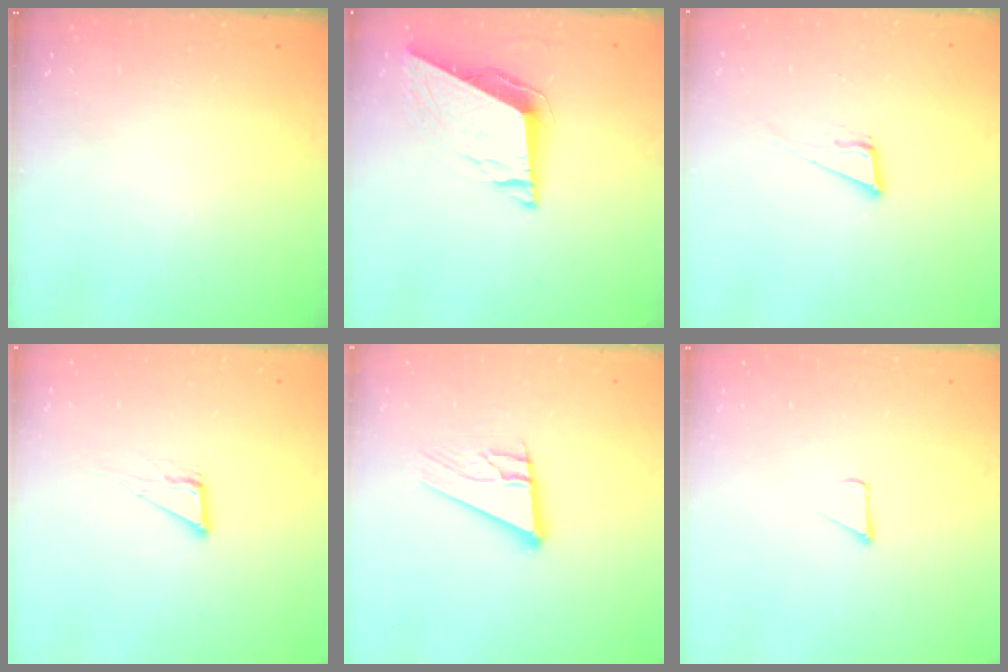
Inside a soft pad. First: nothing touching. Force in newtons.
{"total": 9.7, "press": 9.7, "slide": 1.2}
{"total": 6.8, "press": 6.4, "slide": 2.4}
{"total": 5.6, "press": 5.6, "slide": 0.3}
{"total": 11.4, "press": 11.3, "slide": 2.0}
{"total": 2.4, "press": 2.4, "slide": 0.2}